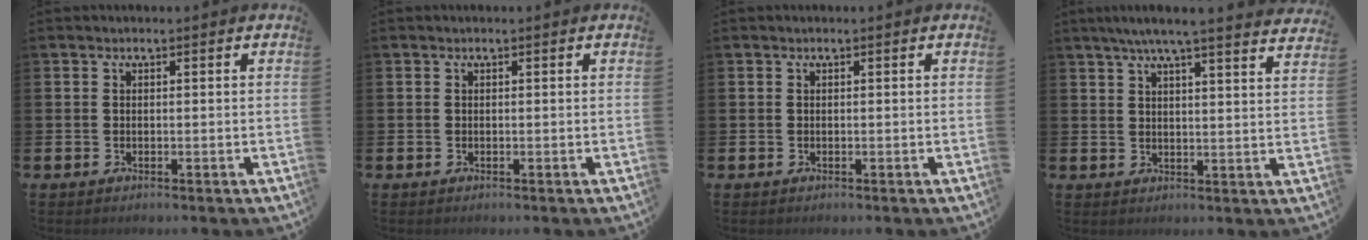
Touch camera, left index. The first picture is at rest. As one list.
[{"total": 0.0}, {"total": 0.0}, {"total": 5.9, "force": [5.4, -0.3, 2.3], "torque": [-0.058, -0.021, 0.093]}]